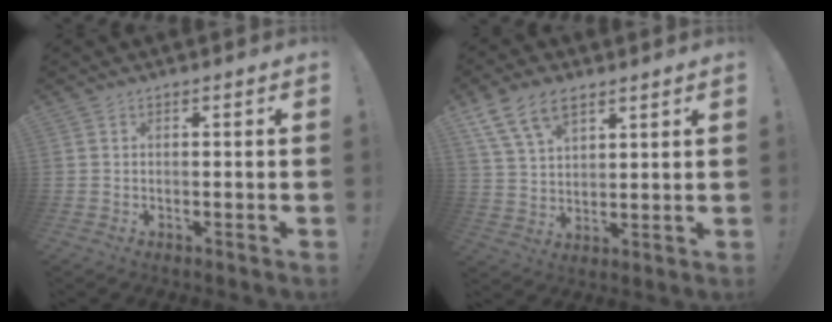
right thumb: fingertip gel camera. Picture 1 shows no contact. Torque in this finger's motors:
{"motor_torque": [0.04, 1.71, 0.49, 0.56, 0.02]}